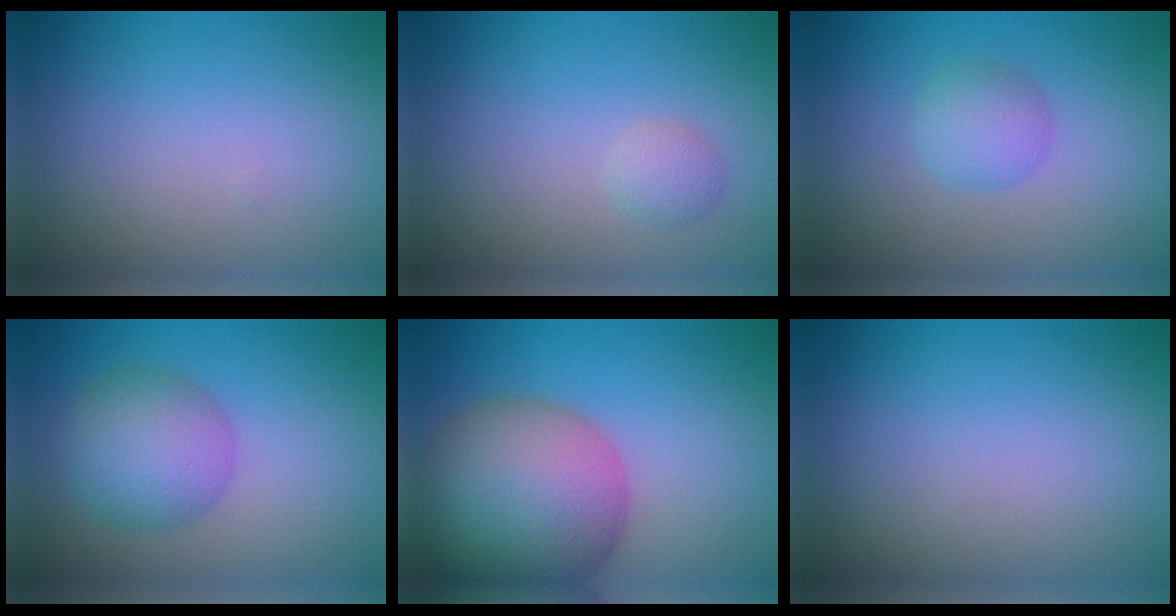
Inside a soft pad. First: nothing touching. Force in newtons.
{"total": 1.2, "press": 1.1, "slide": 0.1}
{"total": 2.3, "press": 2.3, "slide": 0.1}
{"total": 5.6, "press": 5.6, "slide": 0.1}
{"total": 13.0, "press": 13.0, "slide": 0.5}
{"total": 0.0}